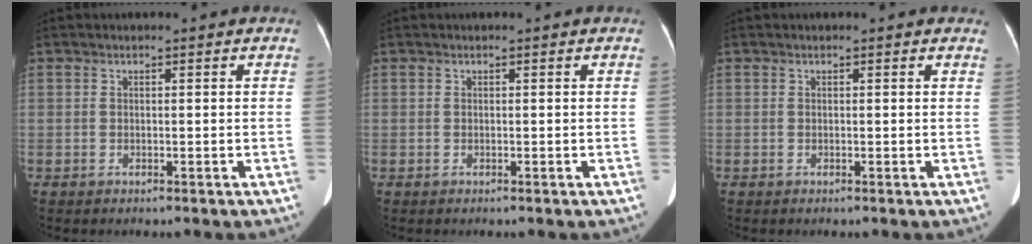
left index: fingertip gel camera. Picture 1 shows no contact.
{"total": 0.0}
{"total": 1.7, "force": [1.4, 0.4, 0.7], "torque": [-0.008, 0.001, 0.006]}